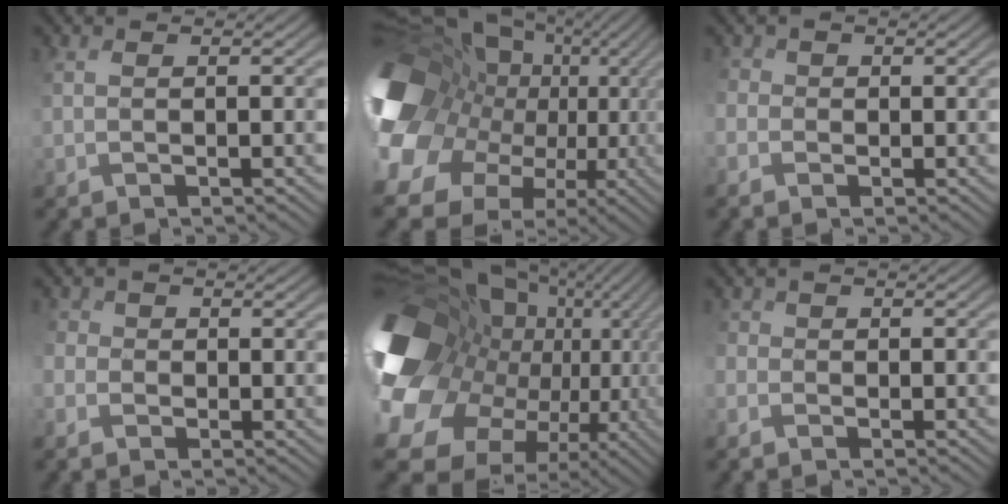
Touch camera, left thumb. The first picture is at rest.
{"total": 21.9, "force": [-0.3, 16.6, 14.2], "torque": [-0.337, -0.027, -0.006]}
{"total": 2.6, "force": [-0.8, 2.3, 0.9], "torque": [-0.035, -0.004, -0.019]}
{"total": 2.9, "force": [-0.6, 2.6, 1.2], "torque": [-0.040, -0.004, -0.018]}
{"total": 21.9, "force": [-2.5, 15.9, 14.9], "torque": [-0.341, -0.056, -0.015]}
{"total": 2.1, "force": [-0.9, 1.8, 0.7], "torque": [-0.025, -0.006, -0.023]}